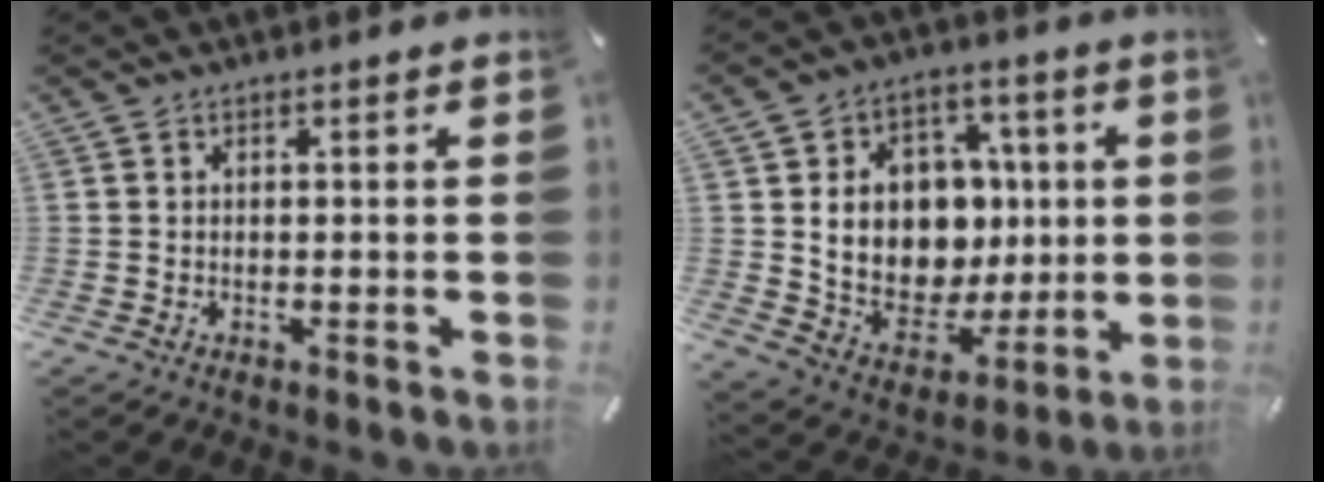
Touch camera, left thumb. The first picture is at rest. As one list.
[{"total": 15.1, "force": [2.4, 13.0, 7.3], "torque": [-0.127, -0.018, 0.061]}]